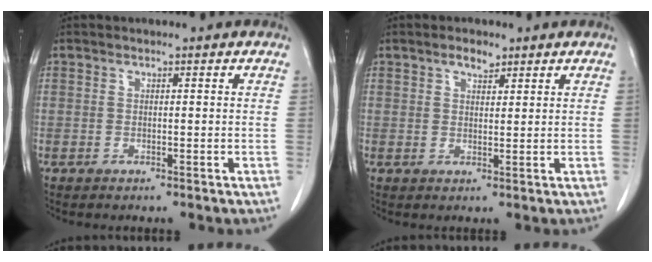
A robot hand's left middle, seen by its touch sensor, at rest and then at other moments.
{"total": 2.3, "force": [1.7, 1.0, 1.3], "torque": [-0.024, 0.001, 0.028]}